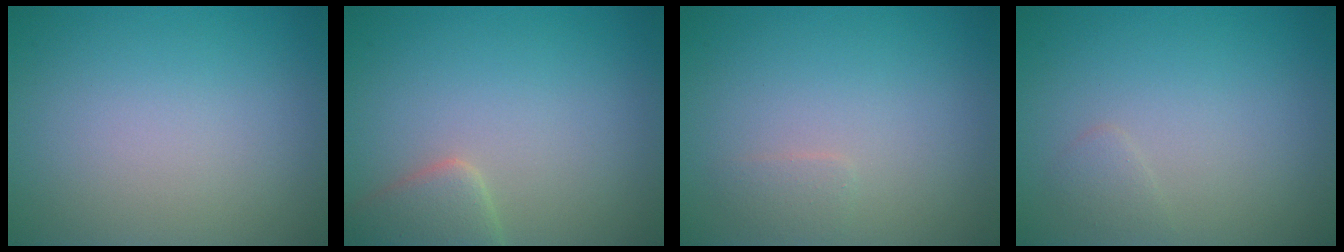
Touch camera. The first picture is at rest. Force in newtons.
{"total": 3.0, "press": 3.0, "slide": 0.2}
{"total": 0.9, "press": 0.9, "slide": 0.0}
{"total": 0.8, "press": 0.8, "slide": 0.0}